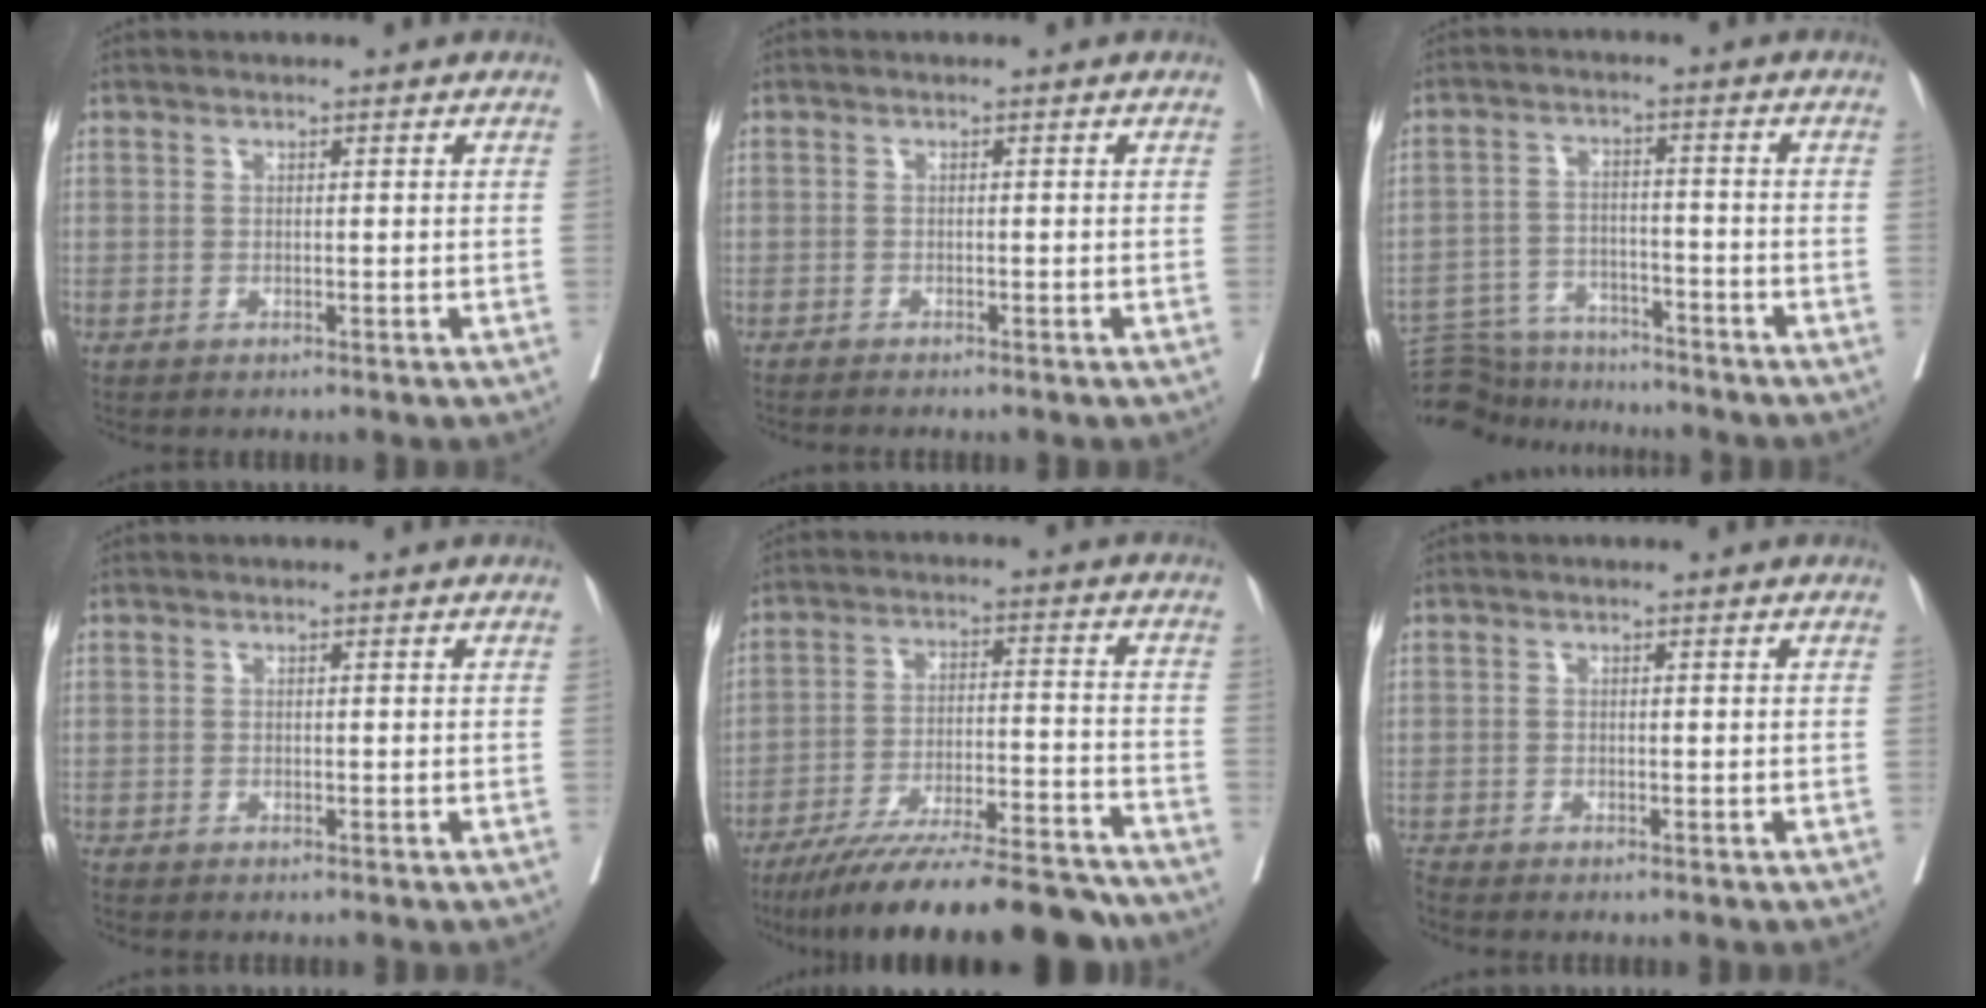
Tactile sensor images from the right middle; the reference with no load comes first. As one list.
[{"total": 1.8, "force": [-1.6, 0.0, 0.8], "torque": [-0.015, -0.003, -0.022]}, {"total": 11.0, "force": [-10.8, 2.1, 1.3], "torque": [-0.024, 0.015, -0.171]}, {"total": 0.7, "force": [-0.7, 0.1, 0.1], "torque": [-0.010, -0.003, -0.018]}, {"total": 21.7, "force": [-19.3, 2.0, 9.7], "torque": [-0.131, -0.014, -0.291]}, {"total": 1.2, "force": [-1.2, -0.2, 0.0], "torque": [-0.007, -0.007, -0.026]}]